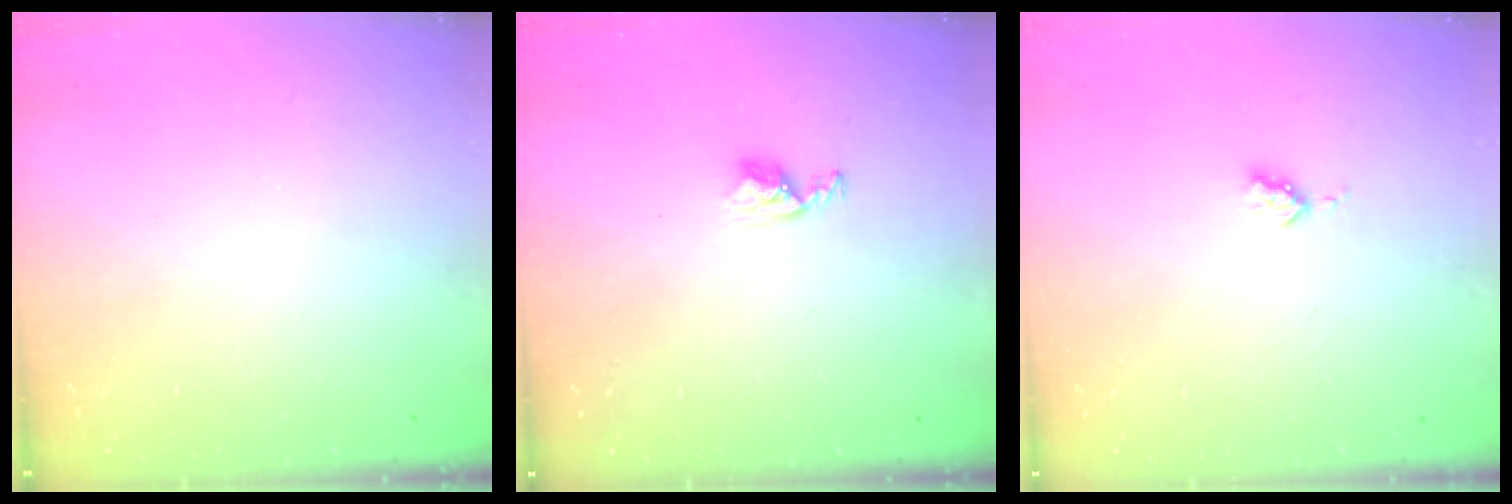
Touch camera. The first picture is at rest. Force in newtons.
{"total": 3.7, "press": 3.6, "slide": 0.6}
{"total": 3.0, "press": 3.0, "slide": 0.3}